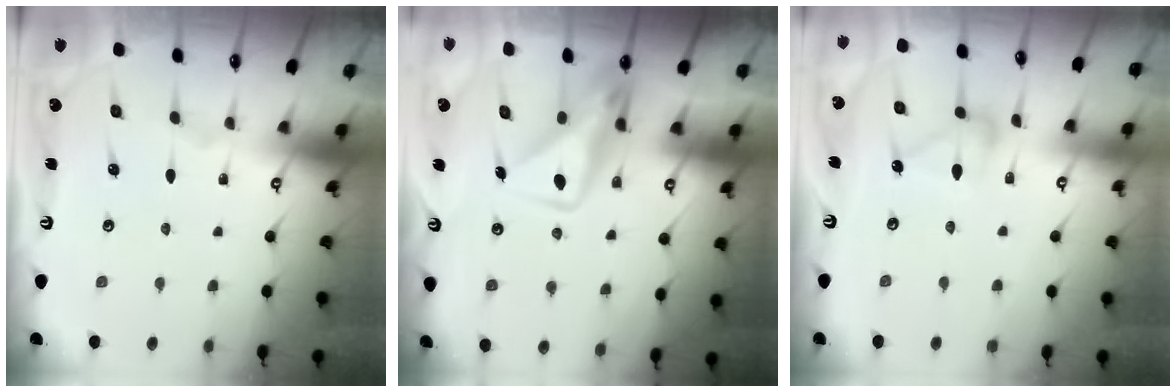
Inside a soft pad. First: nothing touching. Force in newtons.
{"total": 11.0, "press": 10.9, "slide": 0.9}
{"total": 9.8, "press": 9.8, "slide": 0.2}